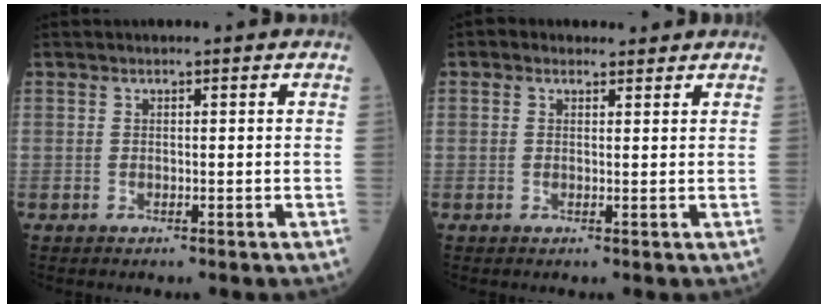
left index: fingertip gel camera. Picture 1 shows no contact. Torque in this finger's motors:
{"motor_torque": [0.78, -1.00, 0.01, 0.03]}